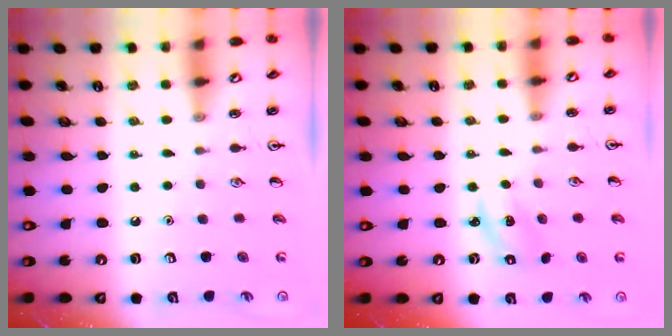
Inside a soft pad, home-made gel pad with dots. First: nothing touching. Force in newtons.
{"total": 2.2, "press": 2.1, "slide": 0.7}